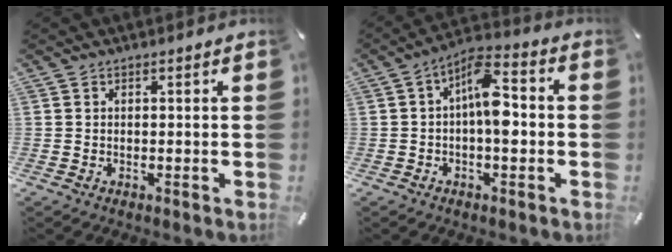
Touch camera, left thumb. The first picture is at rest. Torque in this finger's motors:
{"motor_torque": [0.15, 0.54, 0.46, -0.27, 0.11]}